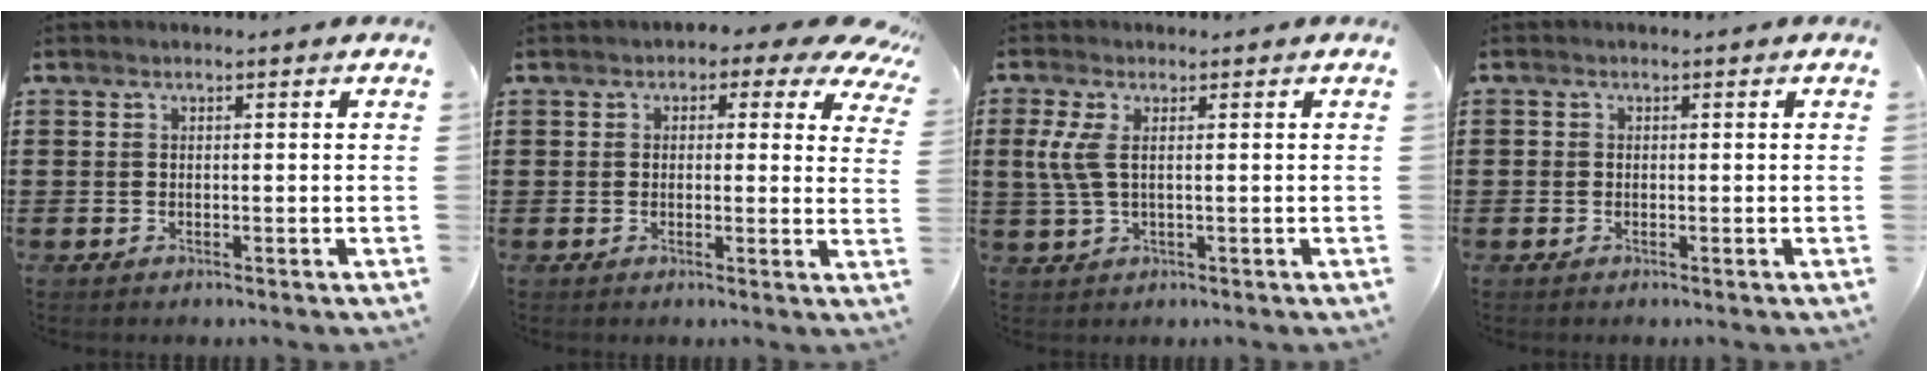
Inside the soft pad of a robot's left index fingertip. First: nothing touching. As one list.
[{"total": 3.2, "force": [1.7, 1.8, 2.1], "torque": [-0.025, -0.009, 0.023]}, {"total": 4.2, "force": [0.7, 1.3, 3.9], "torque": [-0.108, -0.009, 0.004]}, {"total": 0.6, "force": [-0.2, 0.5, 0.2], "torque": [-0.005, 0.003, -0.004]}]